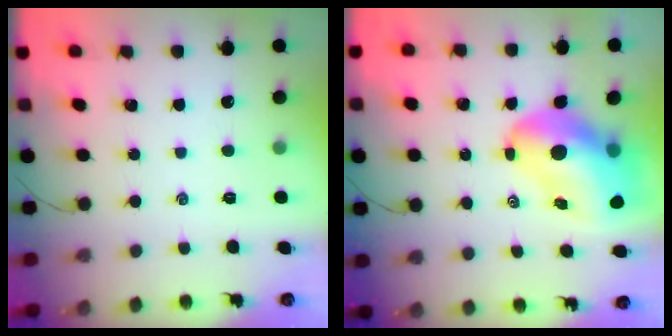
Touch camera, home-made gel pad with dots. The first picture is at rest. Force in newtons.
{"total": 15.9, "press": 15.1, "slide": 4.7}